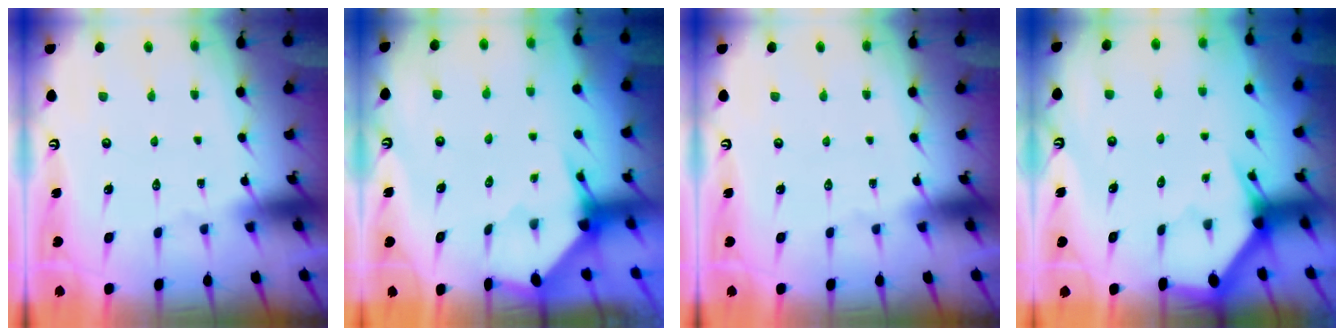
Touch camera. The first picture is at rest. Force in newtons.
{"total": 3.2, "press": 3.2, "slide": 0.3}
{"total": 0.0}
{"total": 3.2, "press": 3.2, "slide": 0.2}